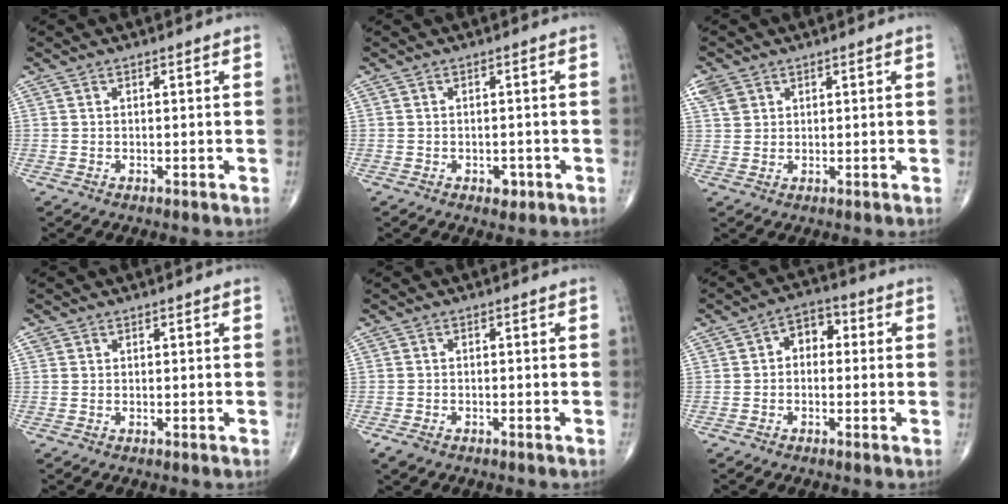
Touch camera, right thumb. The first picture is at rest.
{"total": 1.9, "force": [-0.9, 1.2, 1.2], "torque": [-0.007, 0.002, -0.010]}
{"total": 3.6, "force": [1.9, 2.7, 1.4], "torque": [-0.022, 0.001, 0.042]}
{"total": 0.6, "force": [0.3, 0.5, 0.1], "torque": [0.004, 0.000, 0.004]}
{"total": 2.0, "force": [-1.4, 0.8, 1.1], "torque": [-0.029, -0.003, -0.026]}
{"total": 5.2, "force": [0.3, 3.8, 3.6], "torque": [-0.029, 0.020, -0.009]}